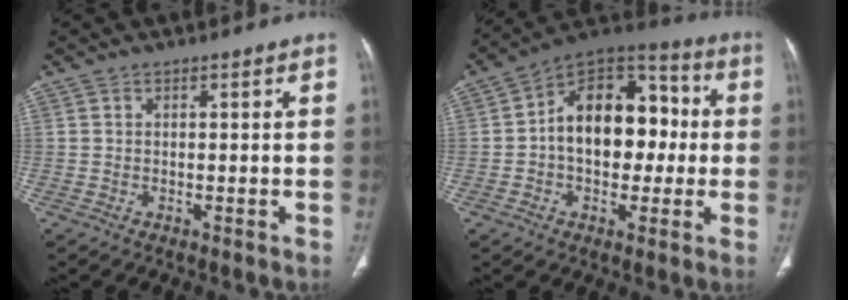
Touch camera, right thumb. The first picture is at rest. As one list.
[{"total": 17.5, "force": [0.1, 11.7, 13.0], "torque": [-0.151, 0.044, -0.008]}]